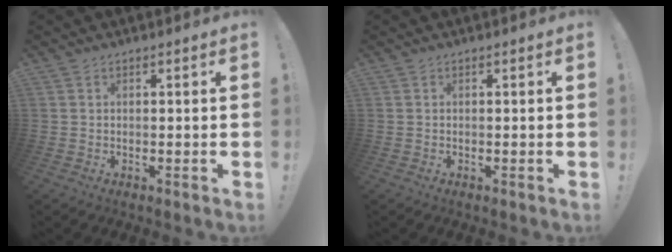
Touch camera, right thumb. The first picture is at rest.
{"total": 0.0}